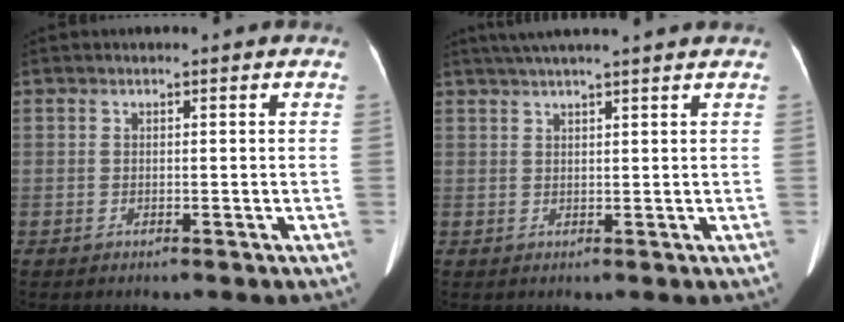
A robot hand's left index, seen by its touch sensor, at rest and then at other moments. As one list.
[{"total": 9.8, "force": [8.3, -0.4, 5.2], "torque": [-0.081, 0.036, 0.105]}]